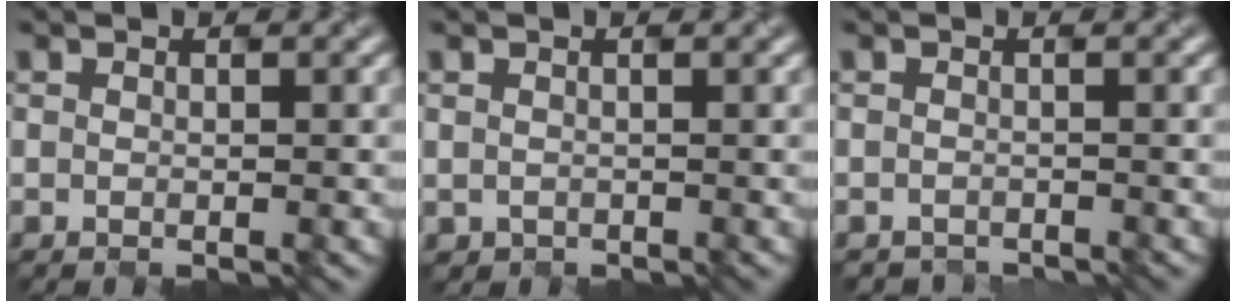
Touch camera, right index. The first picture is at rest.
{"total": 0.6, "force": [0.0, 0.1, -0.6], "torque": [0.008, -0.003, 0.006]}
{"total": 1.0, "force": [-0.7, -0.2, -0.7], "torque": [0.010, -0.009, -0.021]}